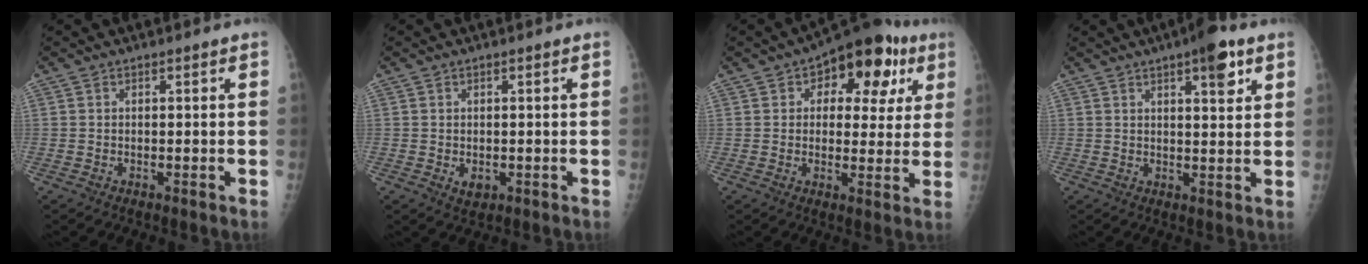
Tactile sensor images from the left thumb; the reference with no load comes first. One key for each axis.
{"total": 2.4, "fx": -0.4, "fy": 1.8, "fz": 1.5, "tx": -0.015, "ty": -0.002, "tz": 0.000}
{"total": 15.2, "fx": 6.2, "fy": 8.9, "fz": 10.7, "tx": -0.084, "ty": 0.007, "tz": 0.077}
{"total": 7.3, "fx": 4.0, "fy": 2.3, "fz": 5.6, "tx": -0.064, "ty": -0.015, "tz": 0.052}